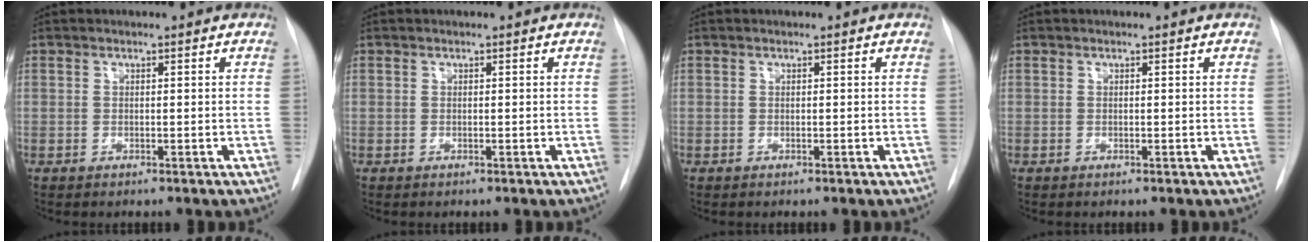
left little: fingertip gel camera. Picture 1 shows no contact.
{"total": 0.0}
{"total": 0.0}
{"total": 0.0}